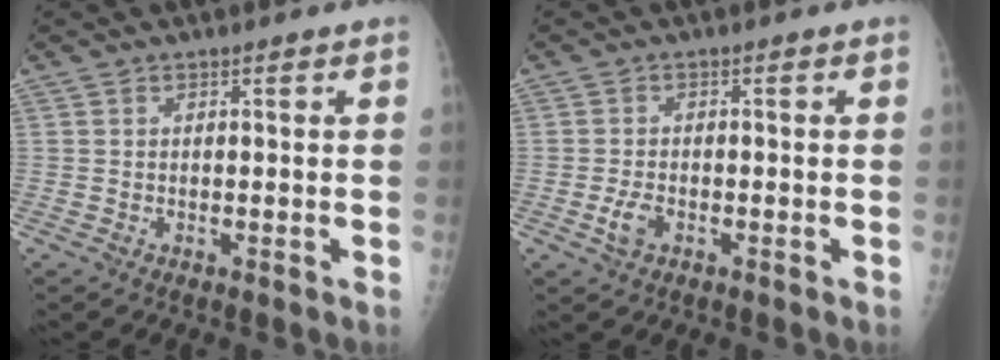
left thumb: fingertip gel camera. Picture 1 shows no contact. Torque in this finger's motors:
{"motor_torque": [-0.19, 0.21, 0.04, -0.01, 0.02]}